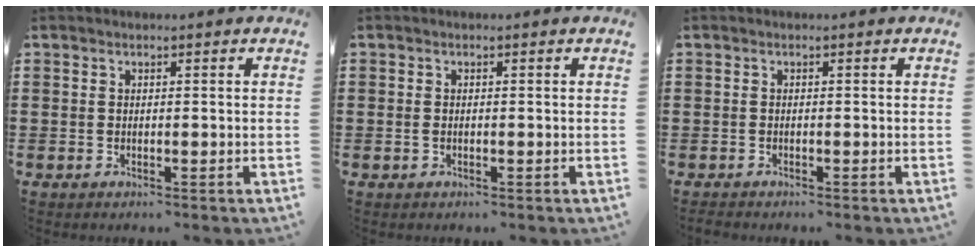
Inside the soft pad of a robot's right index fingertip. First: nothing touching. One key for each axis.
{"total": 0.6, "fx": -0.1, "fy": 0.4, "fz": 0.5, "tx": -0.011, "ty": 0.000, "tz": -0.002}
{"total": 0.6, "fx": -0.6, "fy": 0.1, "fz": -0.1, "tx": 0.001, "ty": 0.001, "tz": -0.012}